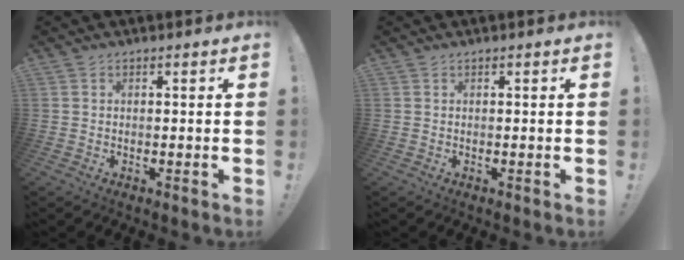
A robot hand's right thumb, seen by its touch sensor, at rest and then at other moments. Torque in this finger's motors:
{"motor_torque": [0.00, 0.00, 0.00, 0.00, 0.00]}